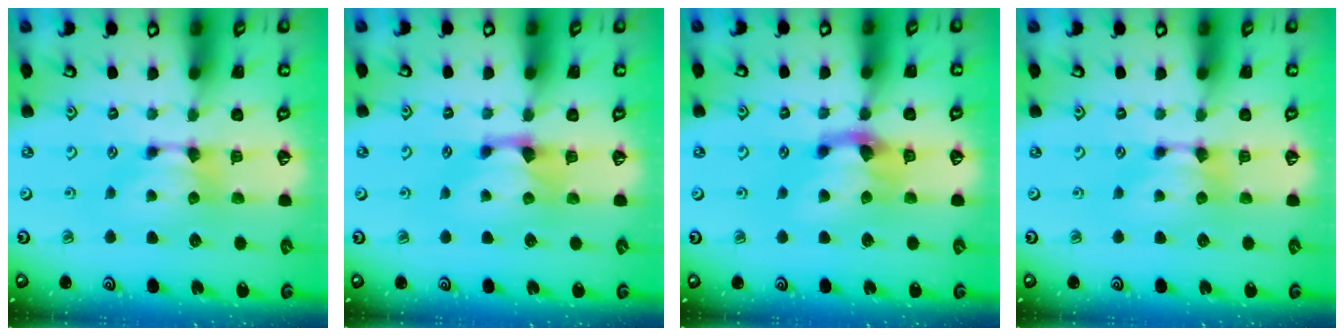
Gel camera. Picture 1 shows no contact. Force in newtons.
{"total": 1.2, "press": 0.2, "slide": 1.2}
{"total": 2.8, "press": 2.3, "slide": 1.7}
{"total": 0.0}